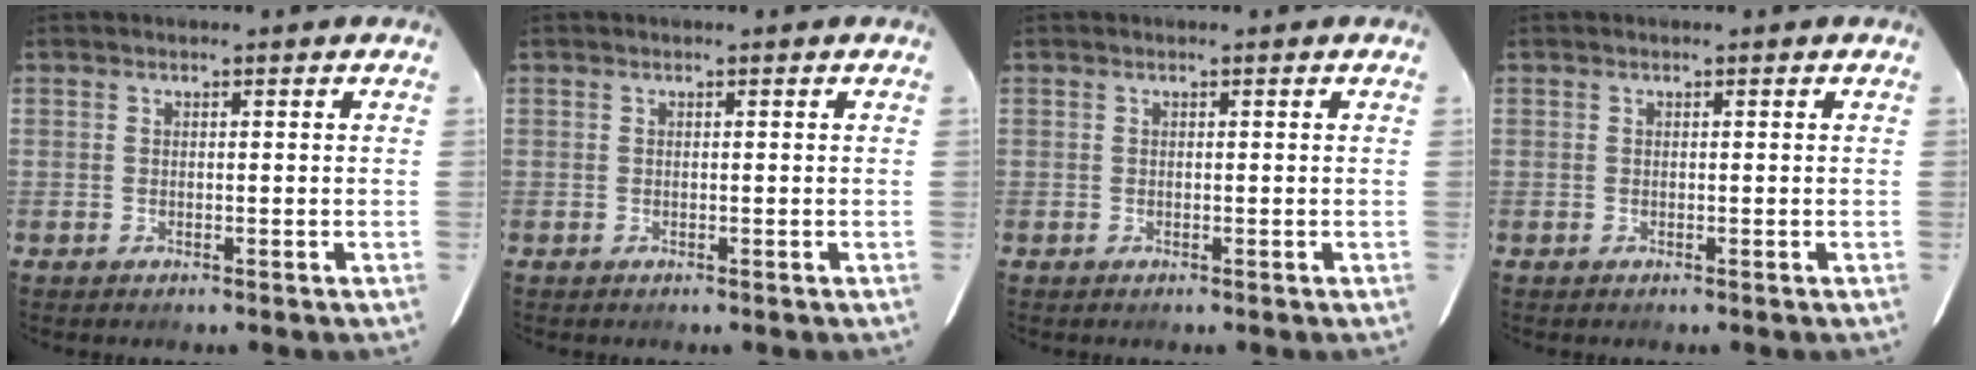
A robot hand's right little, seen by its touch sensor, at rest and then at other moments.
{"total": 0.0}
{"total": 0.0}
{"total": 0.0}